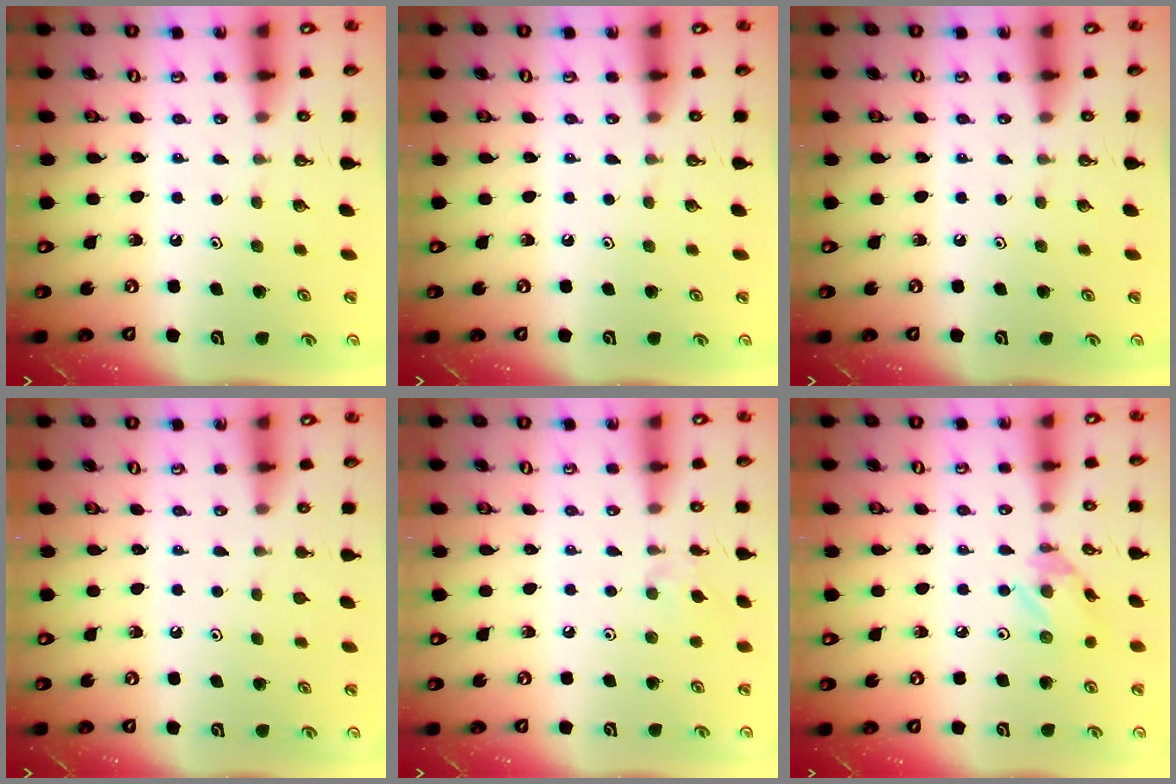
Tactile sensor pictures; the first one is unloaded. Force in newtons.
{"total": 0.0}
{"total": 0.0}
{"total": 0.6, "press": 0.6, "slide": 0.2}
{"total": 1.9, "press": 1.9, "slide": 0.5}
{"total": 4.8, "press": 4.8, "slide": 0.2}